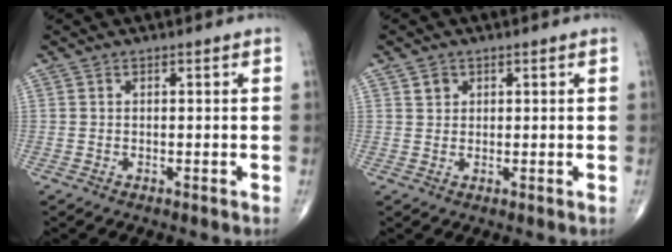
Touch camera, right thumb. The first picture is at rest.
{"total": 1.9, "force": [1.0, 1.6, 0.5], "torque": [0.003, -0.005, 0.015]}